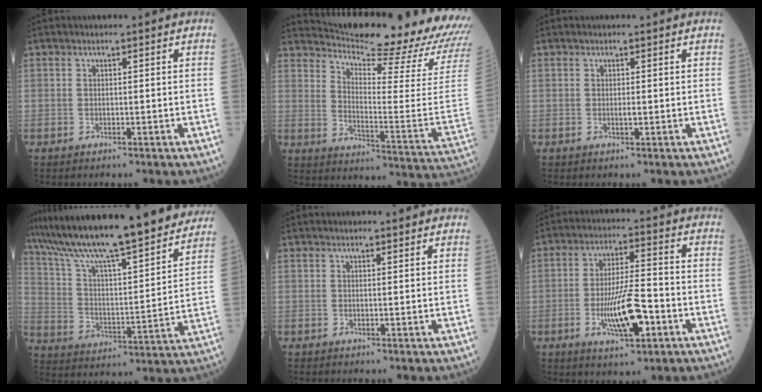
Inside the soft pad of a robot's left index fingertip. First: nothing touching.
{"total": 24.4, "force": [23.0, 0.6, 7.9], "torque": [-0.135, -0.126, 0.292]}
{"total": 0.5, "force": [-0.2, 0.2, 0.5], "torque": [-0.011, -0.004, -0.005]}
{"total": 26.5, "force": [23.1, 2.5, 12.6], "torque": [-0.212, -0.025, 0.340]}
{"total": 2.0, "force": [1.8, 0.5, 0.6], "torque": [-0.011, 0.009, 0.016]}
{"total": 9.9, "force": [-3.6, 2.2, 8.9], "torque": [-0.169, -0.008, -0.061]}